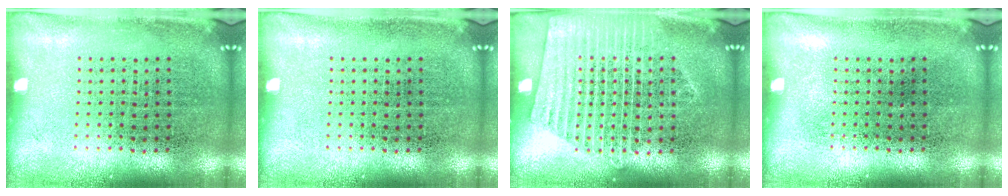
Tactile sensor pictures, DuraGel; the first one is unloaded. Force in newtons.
{"total": 0.0}
{"total": 1.6, "press": 1.6, "slide": 0.3}
{"total": 0.0}